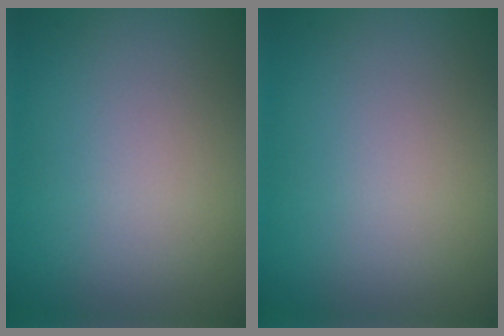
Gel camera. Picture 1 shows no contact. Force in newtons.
{"total": 0.0}